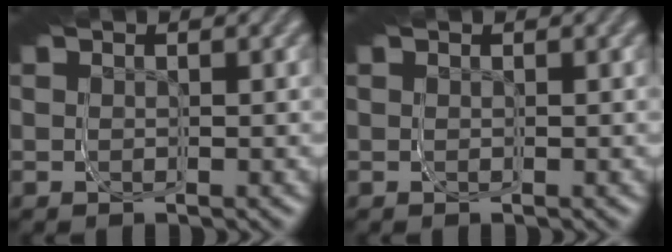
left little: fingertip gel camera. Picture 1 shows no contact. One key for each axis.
{"total": 0.0}